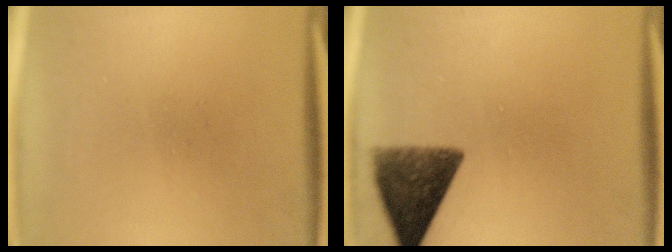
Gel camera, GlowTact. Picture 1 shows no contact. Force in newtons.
{"total": 10.0}